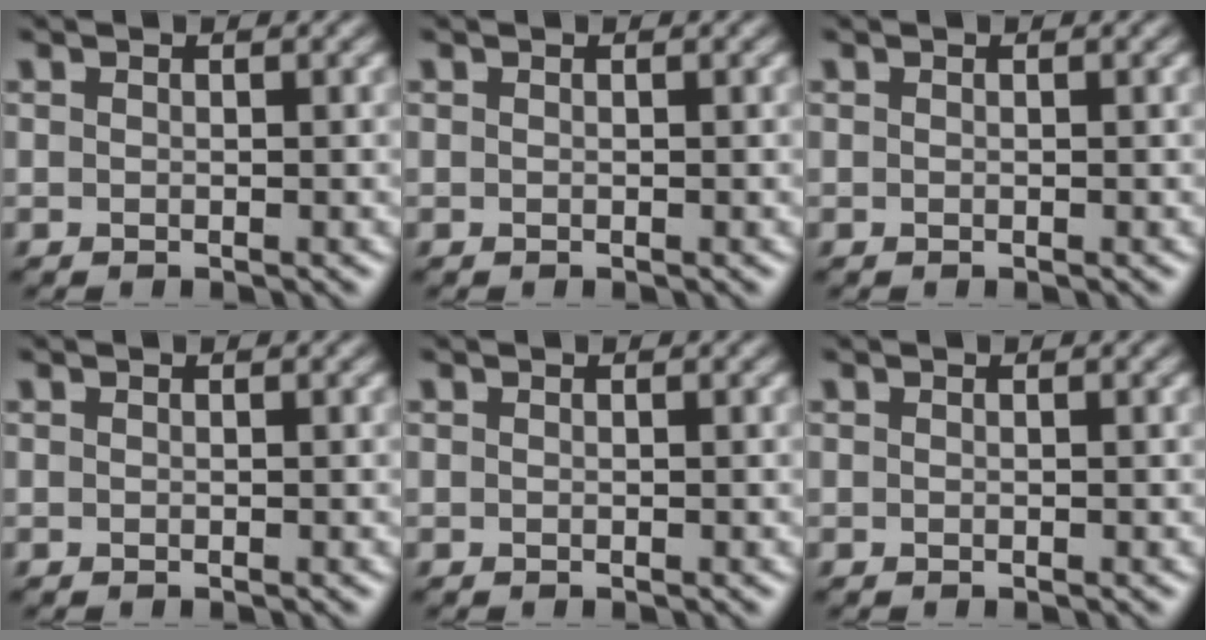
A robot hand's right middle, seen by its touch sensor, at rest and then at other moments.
{"total": 0.0}
{"total": 0.0}
{"total": 0.0}
{"total": 0.0}
{"total": 0.0}